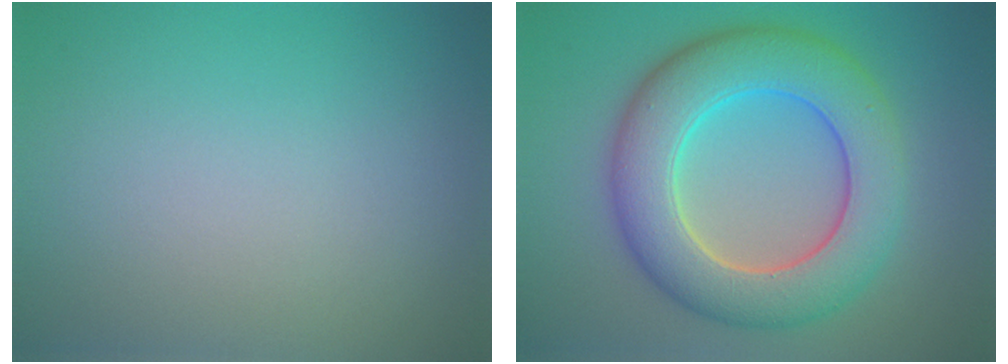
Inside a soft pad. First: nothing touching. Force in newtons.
{"total": 9.3, "press": 9.3, "slide": 0.5}